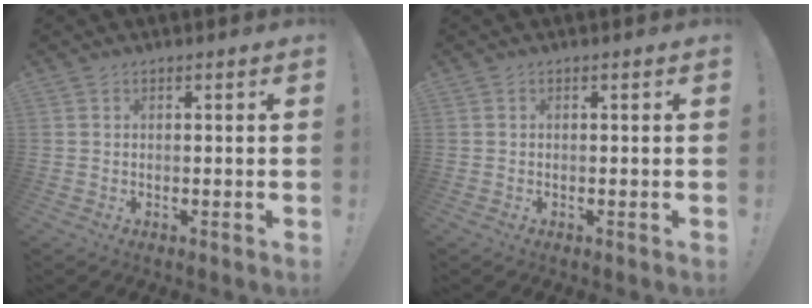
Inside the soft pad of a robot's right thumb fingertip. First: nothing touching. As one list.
[{"total": 0.0}]